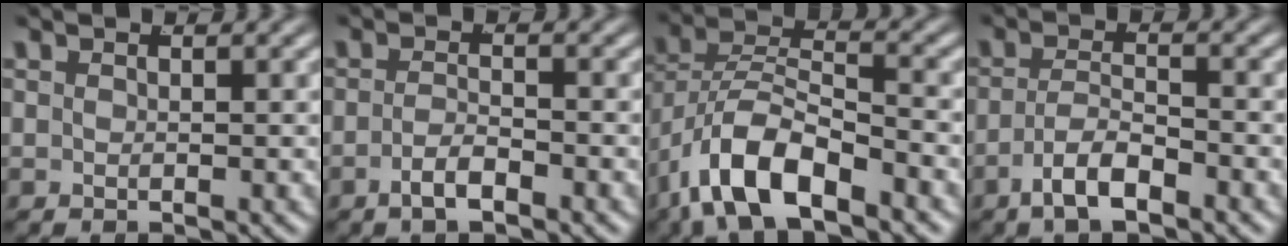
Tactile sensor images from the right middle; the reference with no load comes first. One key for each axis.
{"total": 2.3, "fx": -1.8, "fy": 0.3, "fz": 1.3, "tx": -0.028, "ty": -0.009, "tz": -0.030}
{"total": 6.2, "fx": -2.3, "fy": 3.6, "fz": 4.5, "tx": -0.106, "ty": -0.024, "tz": -0.030}
{"total": 3.3, "fx": -2.2, "fy": 0.9, "fz": 2.2, "tx": -0.042, "ty": -0.011, "tz": -0.035}